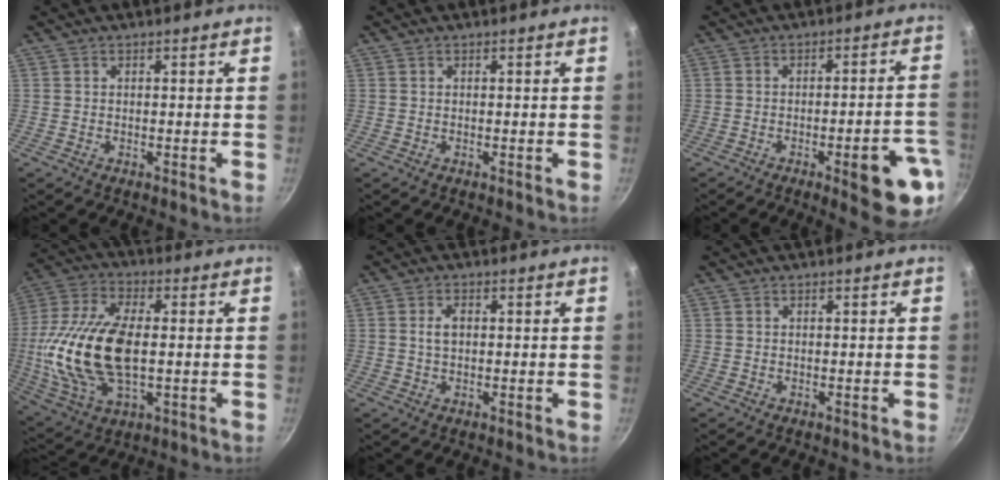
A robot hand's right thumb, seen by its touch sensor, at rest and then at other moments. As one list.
[{"total": 0.0}, {"total": 12.9, "force": [-5.1, 3.3, 11.3], "torque": [-0.114, 0.028, -0.060]}, {"total": 21.1, "force": [-0.2, 10.9, 18.1], "torque": [-0.371, 0.011, -0.006]}, {"total": 2.8, "force": [0.3, 1.7, 2.2], "torque": [-0.034, 0.005, 0.006]}, {"total": 0.0}]